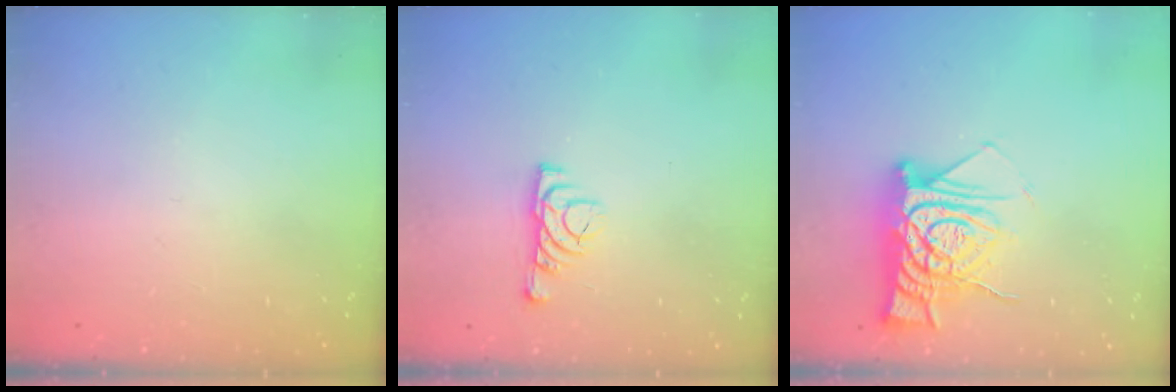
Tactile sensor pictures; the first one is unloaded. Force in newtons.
{"total": 5.0, "press": 4.9, "slide": 1.1}
{"total": 12.5, "press": 12.5, "slide": 1.1}